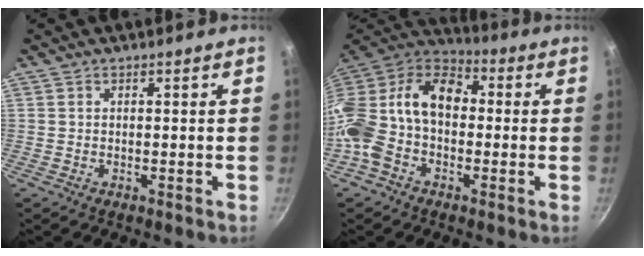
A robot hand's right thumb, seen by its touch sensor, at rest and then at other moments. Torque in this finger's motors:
{"motor_torque": [2.68, 2.33, 1.70, -1.07, 0.25]}